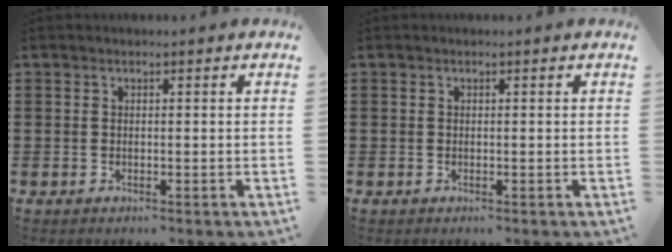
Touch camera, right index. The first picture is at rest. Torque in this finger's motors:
{"motor_torque": [0.14, -0.09, -0.02, 0.00]}